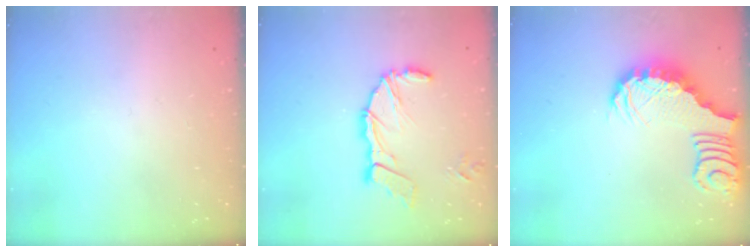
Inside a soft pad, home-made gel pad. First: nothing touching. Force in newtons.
{"total": 13.2, "press": 13.0, "slide": 2.3}
{"total": 2.6, "press": 2.5, "slide": 0.5}